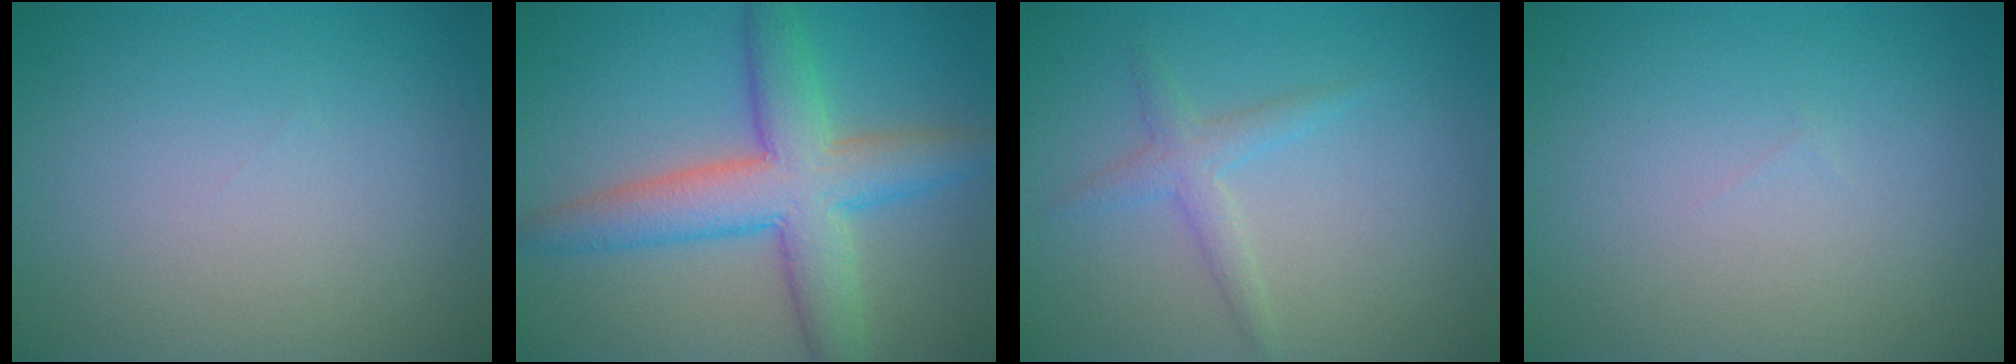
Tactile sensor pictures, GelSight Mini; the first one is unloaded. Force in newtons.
{"total": 7.4, "press": 7.3, "slide": 0.4}
{"total": 1.9, "press": 1.9, "slide": 0.1}
{"total": 0.0}